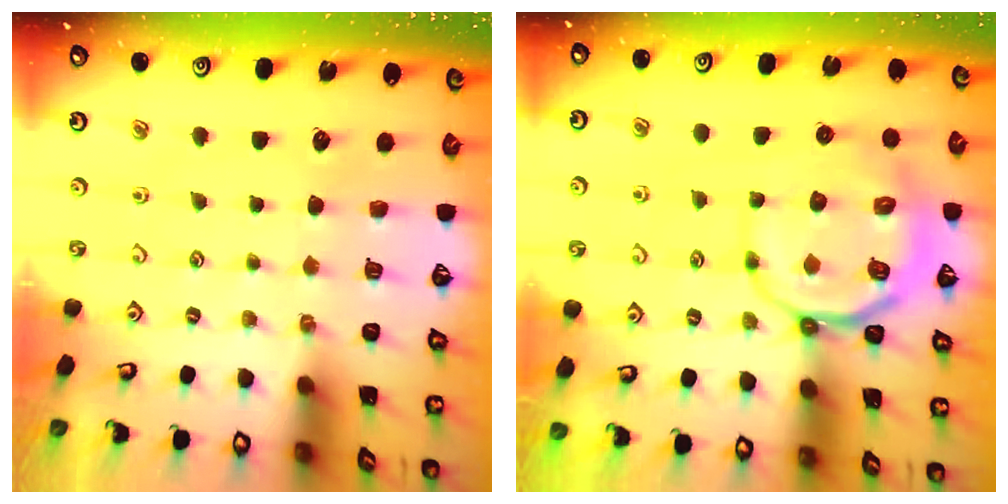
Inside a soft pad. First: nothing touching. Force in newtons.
{"total": 10.1, "press": 9.8, "slide": 2.6}